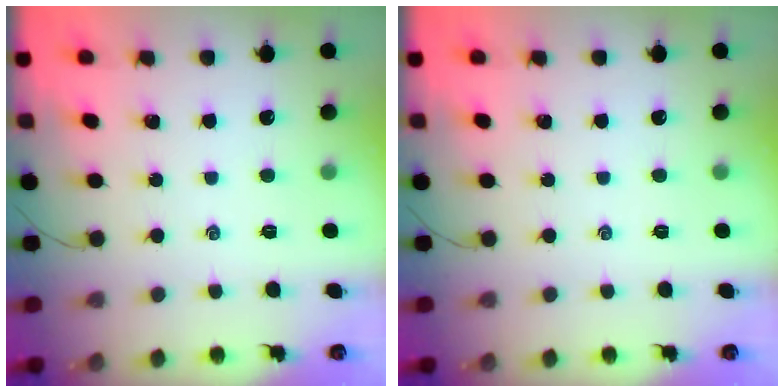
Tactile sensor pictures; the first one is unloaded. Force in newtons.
{"total": 0.0}